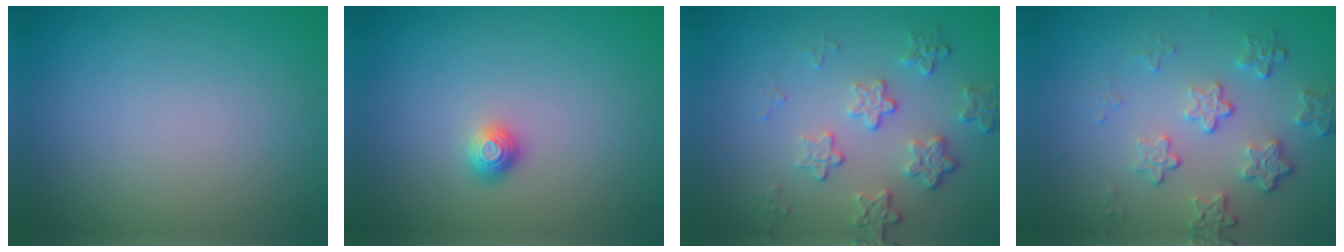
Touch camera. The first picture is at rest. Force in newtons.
{"total": 1.2, "press": 1.0, "slide": 0.5}
{"total": 3.9, "press": 2.8, "slide": 2.7}
{"total": 4.0, "press": 3.0, "slide": 2.8}